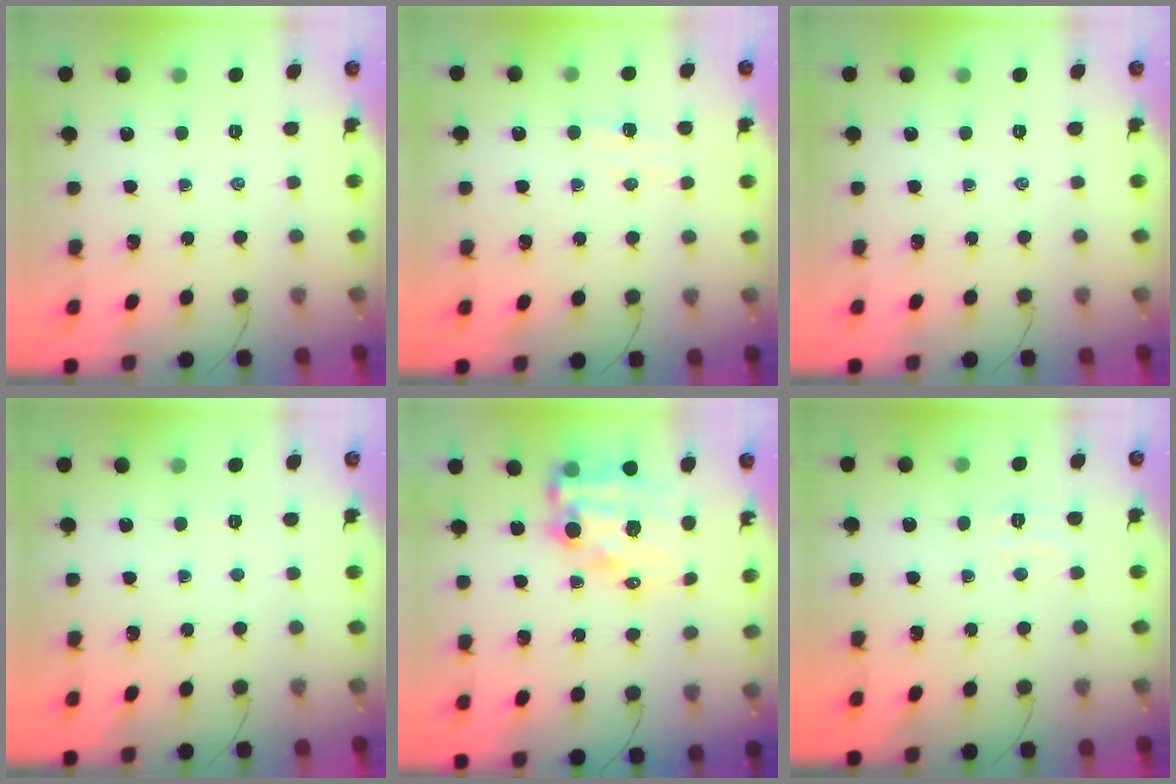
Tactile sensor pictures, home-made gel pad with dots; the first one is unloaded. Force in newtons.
{"total": 4.3, "press": 4.2, "slide": 1.0}
{"total": 0.0}
{"total": 1.8, "press": 1.7, "slide": 0.5}
{"total": 13.2, "press": 12.8, "slide": 3.2}
{"total": 3.8, "press": 3.6, "slide": 1.1}